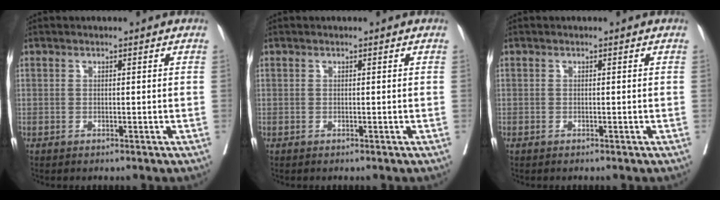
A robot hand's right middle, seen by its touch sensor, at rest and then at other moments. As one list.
[{"total": 0.0}, {"total": 0.0}]